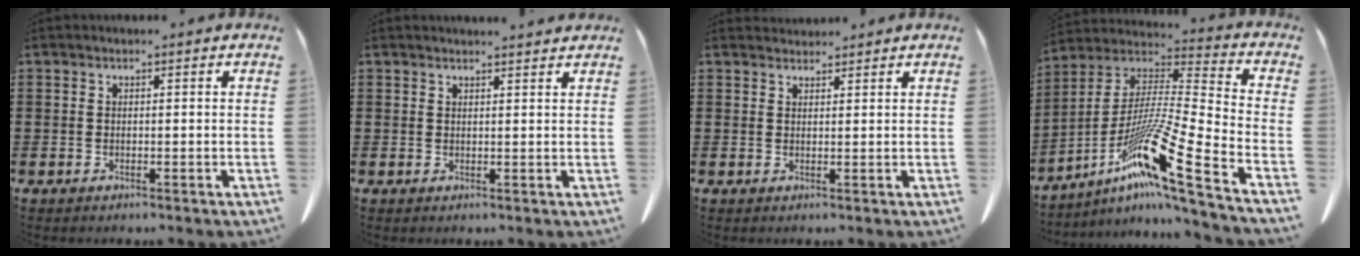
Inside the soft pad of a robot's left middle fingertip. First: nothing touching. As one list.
[{"total": 1.5, "force": [1.4, -0.1, 0.3], "torque": [-0.009, 0.000, 0.028]}, {"total": 1.7, "force": [1.7, 0.3, -0.3], "torque": [0.003, 0.003, 0.032]}, {"total": 14.7, "force": [-8.9, 0.1, 11.6], "torque": [-0.236, -0.012, -0.171]}]